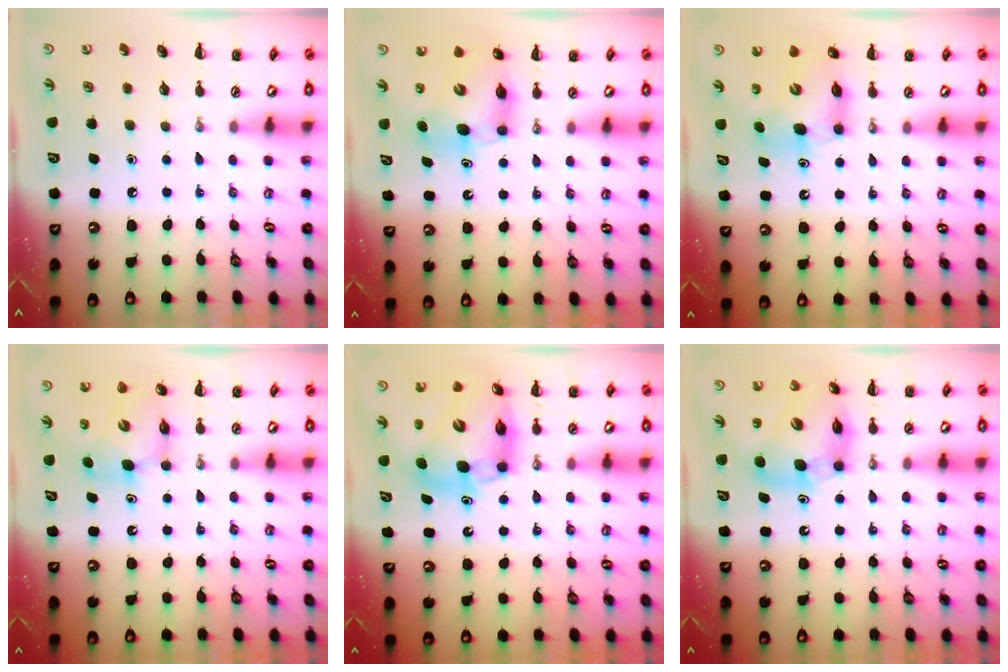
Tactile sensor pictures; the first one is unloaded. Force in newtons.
{"total": 6.7, "press": 6.6, "slide": 1.1}
{"total": 6.6, "press": 6.5, "slide": 1.3}
{"total": 6.9, "press": 6.8, "slide": 1.0}
{"total": 11.2, "press": 10.8, "slide": 3.1}
{"total": 11.6, "press": 11.1, "slide": 3.1}